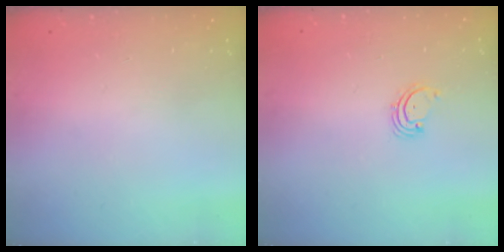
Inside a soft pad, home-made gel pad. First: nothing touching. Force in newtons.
{"total": 2.1, "press": 2.1, "slide": 0.3}